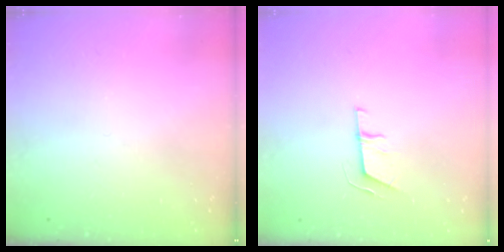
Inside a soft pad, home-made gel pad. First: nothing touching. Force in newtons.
{"total": 6.1, "press": 6.1, "slide": 1.0}